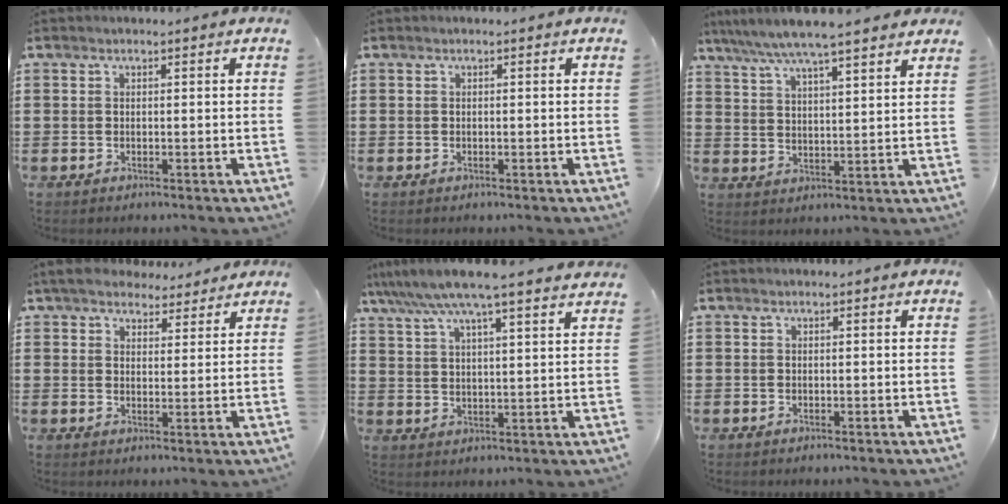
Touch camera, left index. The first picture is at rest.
{"total": 0.0}
{"total": 5.8, "force": [5.1, -0.1, 2.8], "torque": [-0.072, -0.021, 0.088]}
{"total": 4.9, "force": [4.4, 1.8, 1.3], "torque": [-0.039, -0.007, 0.082]}
{"total": 7.5, "force": [6.4, -0.2, 3.9], "torque": [-0.095, -0.028, 0.112]}
{"total": 0.0}